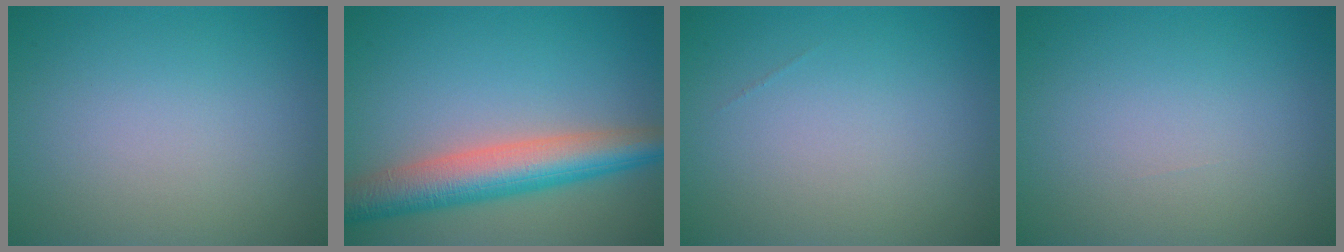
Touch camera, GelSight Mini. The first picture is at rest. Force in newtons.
{"total": 7.0, "press": 7.0, "slide": 0.3}
{"total": 0.0}
{"total": 0.0}